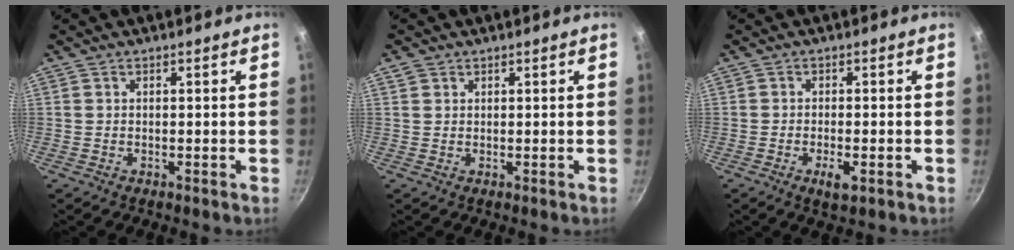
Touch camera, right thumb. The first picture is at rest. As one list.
[{"total": 1.4, "force": [0.7, 1.1, 0.4], "torque": [-0.003, 0.001, 0.010]}, {"total": 3.4, "force": [-1.4, 1.2, 2.9], "torque": [-0.051, 0.003, -0.020]}]